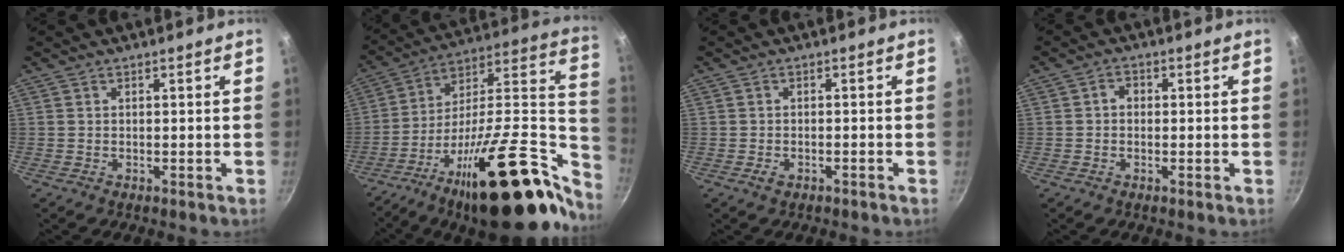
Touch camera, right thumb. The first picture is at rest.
{"total": 34.2, "force": [-14.0, 12.9, 28.4], "torque": [-0.374, 0.080, -0.223]}
{"total": 1.4, "force": [-0.9, 0.6, 0.9], "torque": [-0.020, 0.009, -0.015]}
{"total": 2.0, "force": [0.0, 1.6, 1.2], "torque": [-0.013, 0.008, -0.003]}